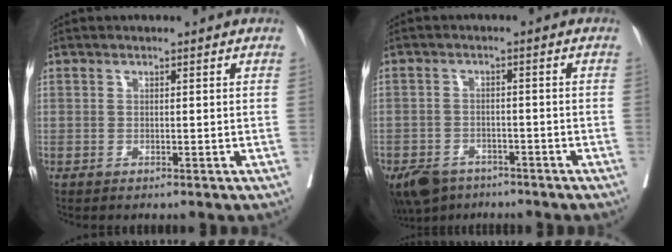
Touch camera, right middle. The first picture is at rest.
{"total": 7.4, "force": [-5.7, 4.0, 2.5], "torque": [-0.043, -0.005, -0.092]}